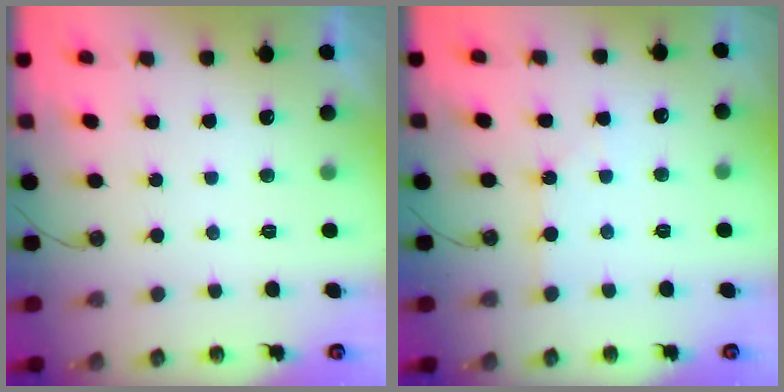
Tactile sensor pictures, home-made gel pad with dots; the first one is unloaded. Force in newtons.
{"total": 1.7, "press": 1.7, "slide": 0.3}